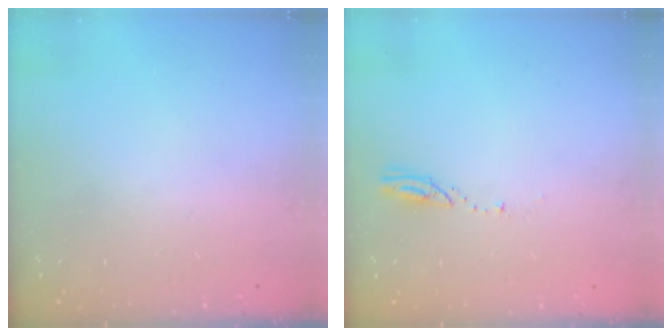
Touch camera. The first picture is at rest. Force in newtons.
{"total": 3.3, "press": 3.3, "slide": 0.3}